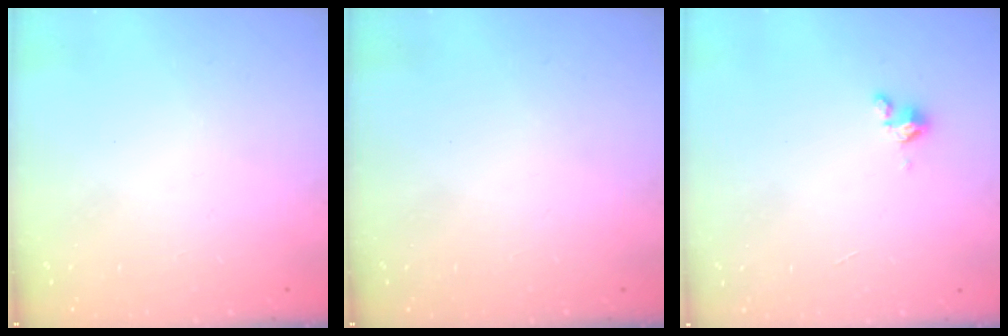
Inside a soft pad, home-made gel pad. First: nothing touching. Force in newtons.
{"total": 0.0}
{"total": 1.8, "press": 1.7, "slide": 0.4}